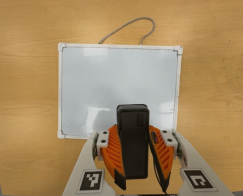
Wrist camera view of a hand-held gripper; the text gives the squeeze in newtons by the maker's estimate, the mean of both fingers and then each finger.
{"total": 7.9, "left": 6.8, "right": 9.0}